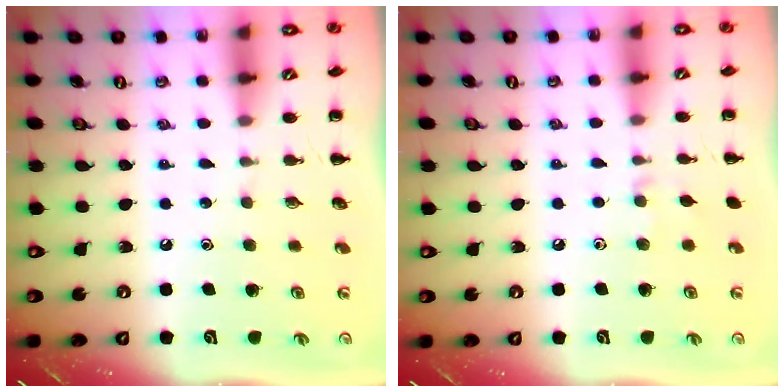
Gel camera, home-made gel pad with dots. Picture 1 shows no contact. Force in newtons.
{"total": 2.9, "press": 2.7, "slide": 1.0}